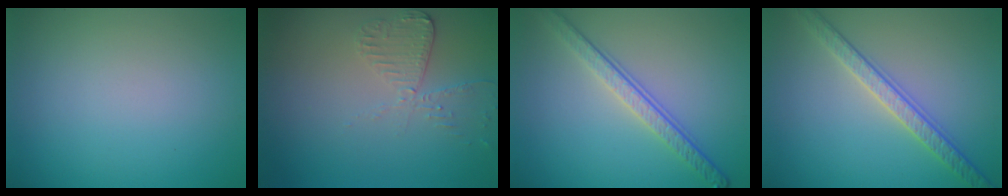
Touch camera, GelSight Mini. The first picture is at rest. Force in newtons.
{"total": 2.5, "press": 2.3, "slide": 1.0}
{"total": 4.2, "press": 3.0, "slide": 2.9}
{"total": 3.3, "press": 3.2, "slide": 1.0}